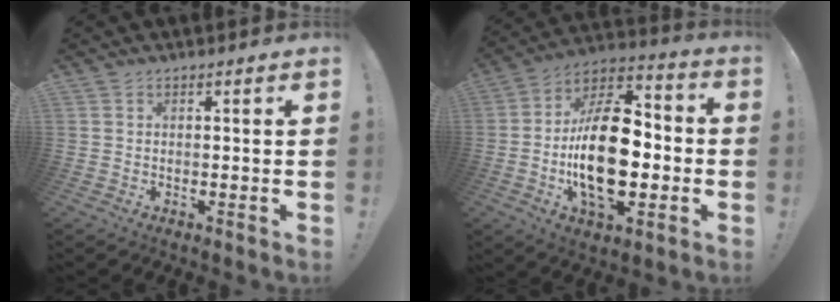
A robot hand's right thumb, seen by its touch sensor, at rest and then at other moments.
{"total": 23.3, "force": [-3.6, 12.8, 19.1], "torque": [-0.350, 0.015, -0.055]}